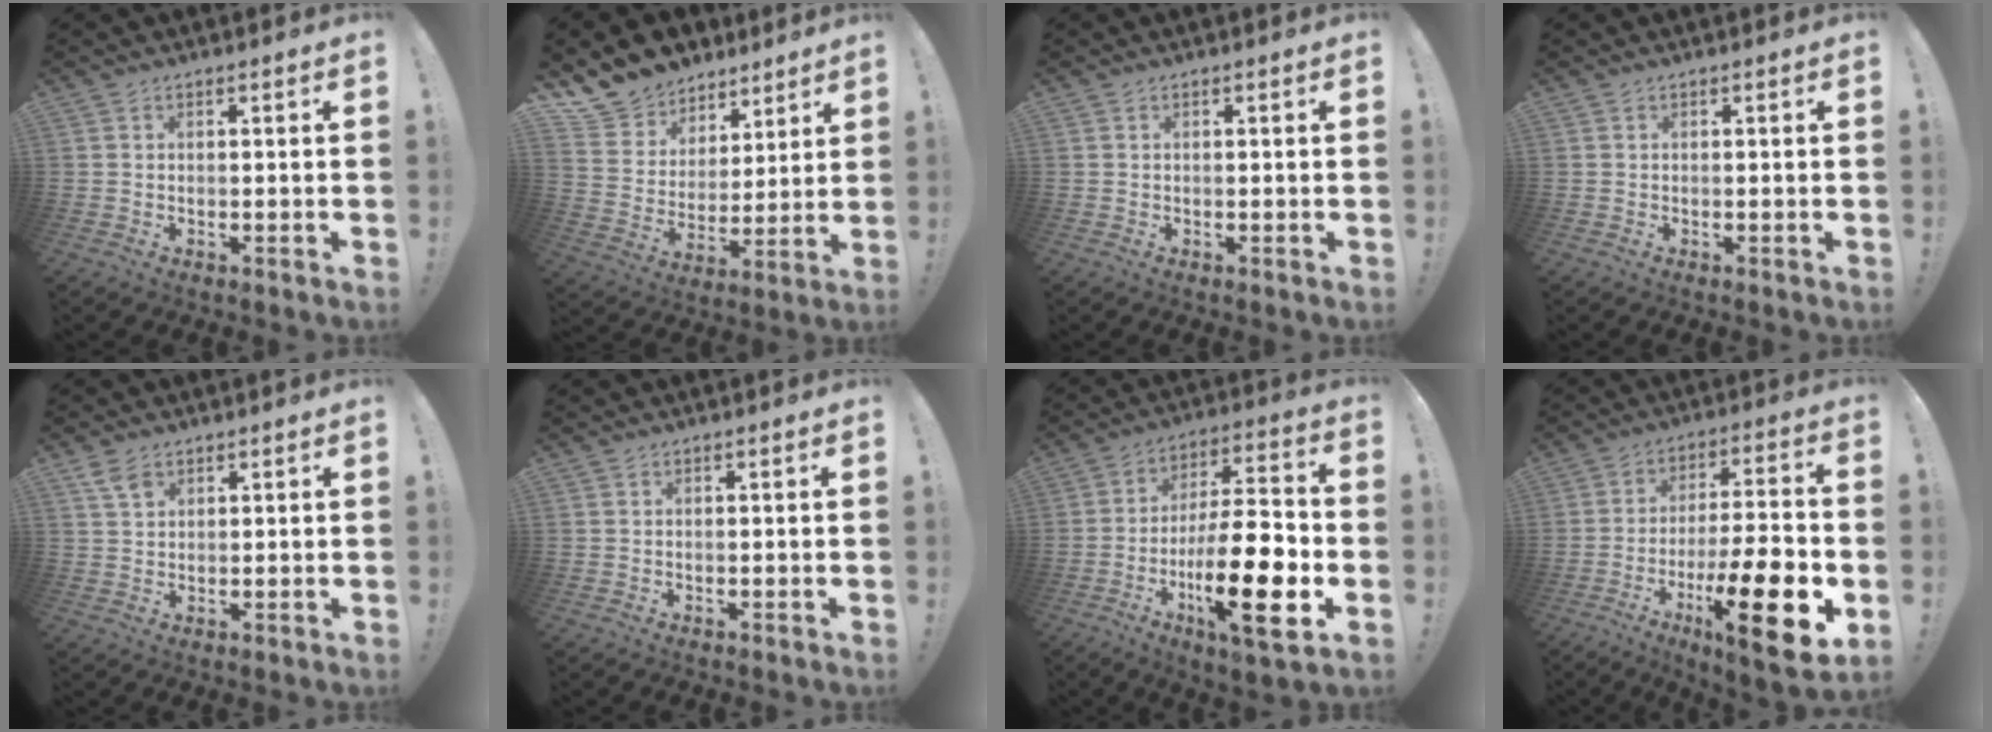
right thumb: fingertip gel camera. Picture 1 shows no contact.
{"total": 12.1, "force": [9.2, 7.7, 1.5], "torque": [-0.038, -0.076, 0.181]}
{"total": 0.0}
{"total": 0.0}
{"total": 4.1, "force": [2.4, 2.4, 2.3], "torque": [-0.039, -0.007, 0.046]}
{"total": 0.0}
{"total": 23.3, "force": [-7.0, 6.8, 21.1], "torque": [-0.367, 0.028, -0.111]}
{"total": 21.1, "force": [-8.0, 5.0, 18.8], "torque": [-0.289, 0.039, -0.118]}